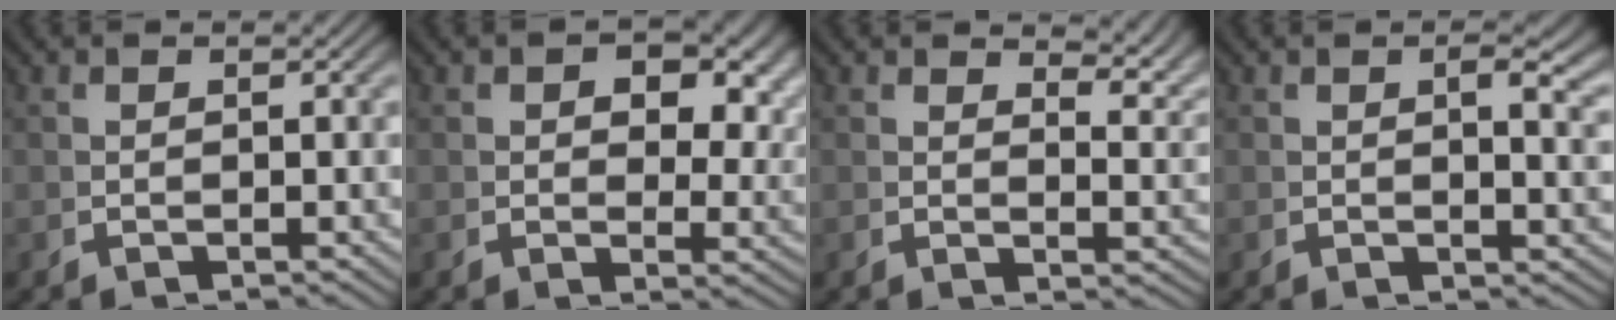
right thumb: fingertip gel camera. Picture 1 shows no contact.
{"total": 5.7, "force": [1.6, 3.6, 4.2], "torque": [-0.049, -0.012, 0.024]}
{"total": 4.5, "force": [3.1, 1.6, 2.8], "torque": [-0.025, -0.001, 0.046]}
{"total": 2.7, "force": [0.9, 0.9, 2.4], "torque": [-0.024, -0.001, 0.013]}